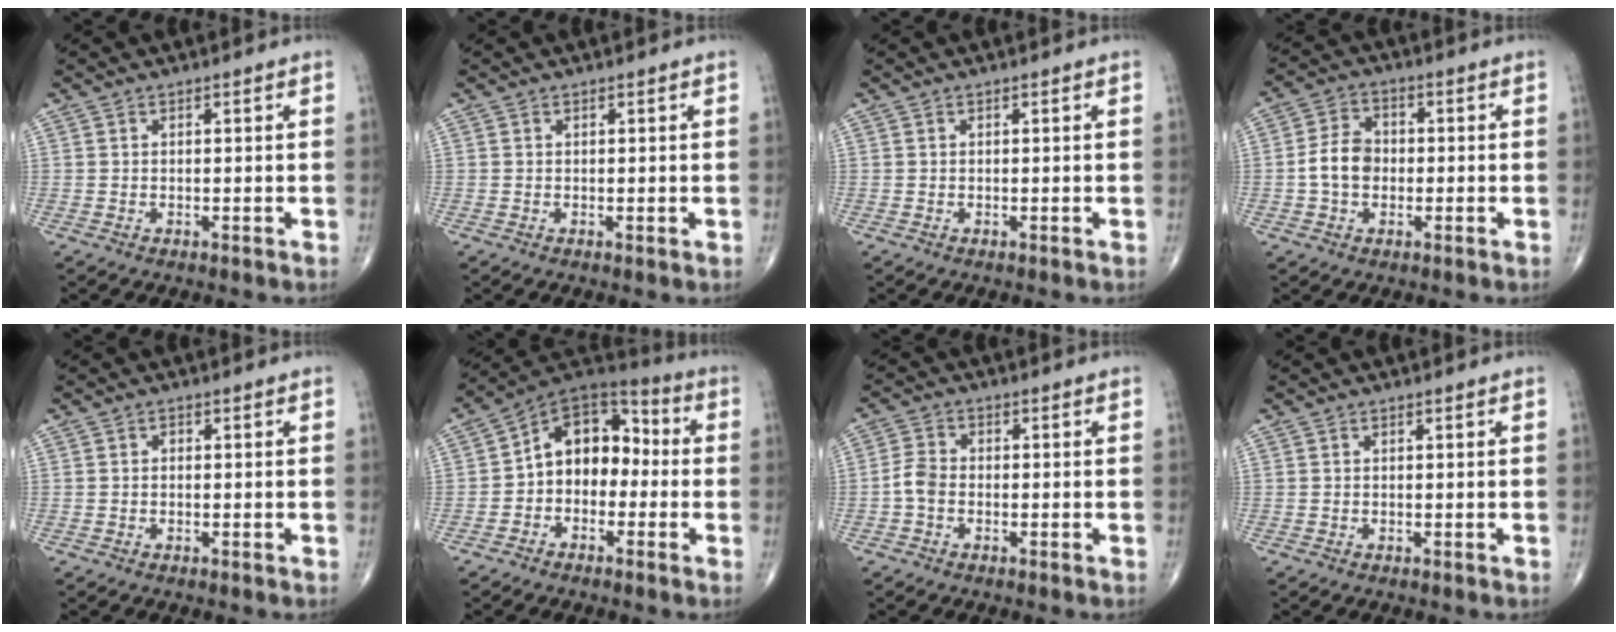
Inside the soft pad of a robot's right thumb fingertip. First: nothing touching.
{"total": 0.0}
{"total": 0.0}
{"total": 6.8, "force": [-0.8, 5.2, 4.4], "torque": [-0.068, 0.018, -0.023]}
{"total": 0.6, "force": [-0.1, 0.5, 0.4], "torque": [-0.002, 0.002, -0.005]}
{"total": 12.6, "force": [-1.2, 9.1, 8.6], "torque": [-0.091, 0.049, -0.042]}
{"total": 3.4, "force": [-1.1, 2.3, 2.2], "torque": [-0.045, 0.011, -0.031]}
{"total": 0.0}